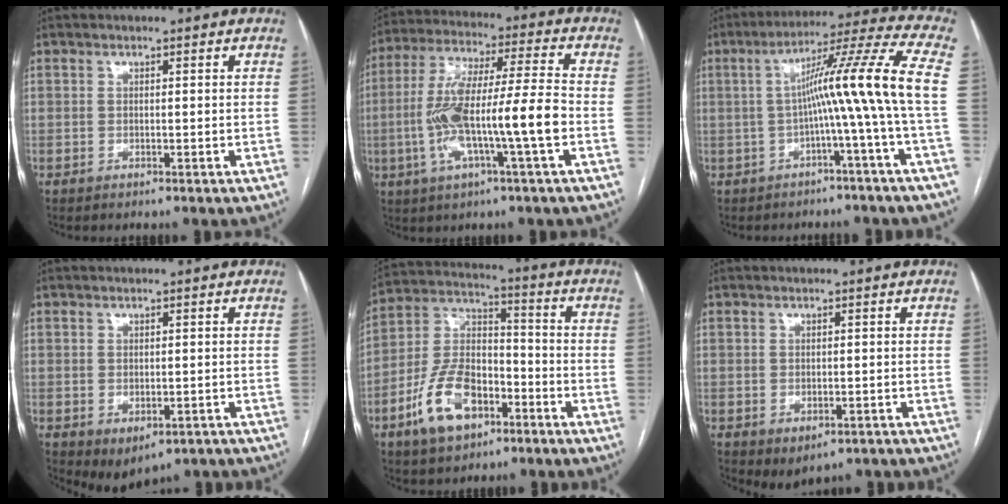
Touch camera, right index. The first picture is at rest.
{"total": 14.7, "force": [-3.4, 0.6, 14.3], "torque": [-0.282, 0.013, -0.063]}
{"total": 12.5, "force": [-1.2, -2.9, 12.1], "torque": [-0.178, 0.024, -0.019]}
{"total": 4.7, "force": [-2.4, 2.9, 2.8], "torque": [-0.035, -0.004, -0.021]}
{"total": 13.1, "force": [-6.5, 7.0, 9.0], "torque": [-0.197, 0.014, -0.113]}
{"total": 3.8, "force": [-2.0, 2.3, 2.2], "torque": [-0.028, -0.004, -0.014]}